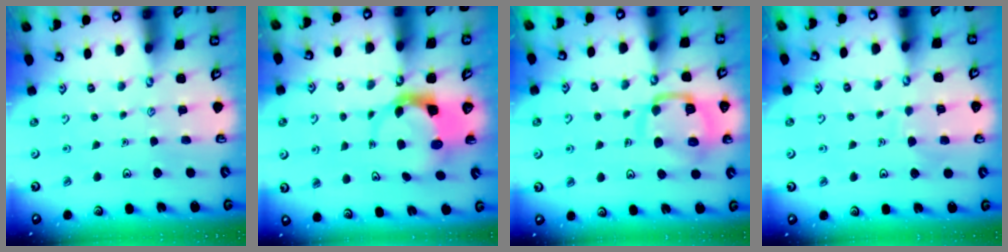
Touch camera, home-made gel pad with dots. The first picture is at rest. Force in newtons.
{"total": 3.8, "press": 3.8, "slide": 0.6}
{"total": 16.5, "press": 16.5, "slide": 1.6}
{"total": 4.9, "press": 4.8, "slide": 0.6}